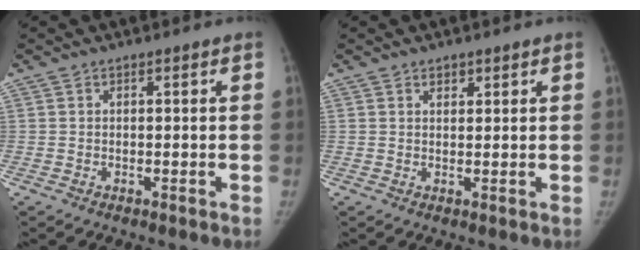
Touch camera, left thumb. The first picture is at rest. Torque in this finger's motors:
{"motor_torque": [0.12, 0.03, 0.12, -0.14, 0.00]}